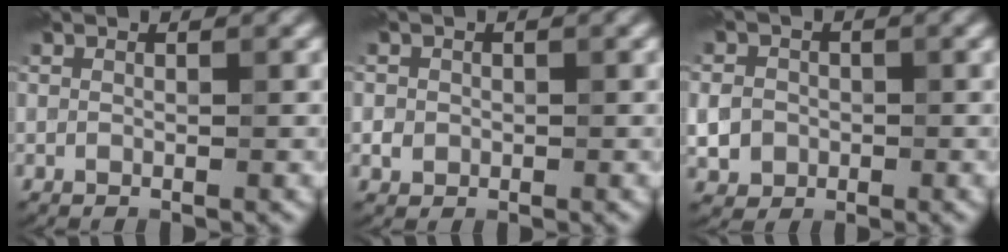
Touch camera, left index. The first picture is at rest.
{"total": 1.2, "force": [-0.1, 1.2, 0.3], "torque": [0.003, -0.004, -0.003]}
{"total": 3.2, "force": [-0.4, 2.9, 1.2], "torque": [-0.011, -0.002, -0.012]}